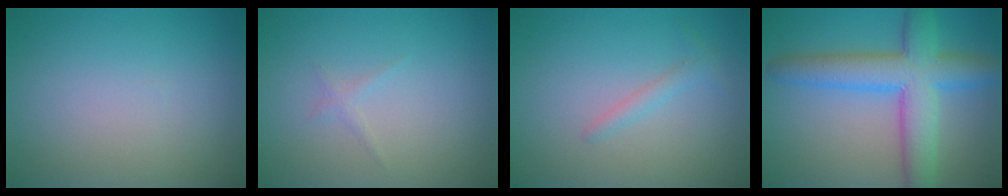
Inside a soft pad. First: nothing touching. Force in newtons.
{"total": 0.7, "press": 0.7, "slide": 0.1}
{"total": 1.2, "press": 1.2, "slide": 0.1}
{"total": 7.6, "press": 7.6, "slide": 0.3}